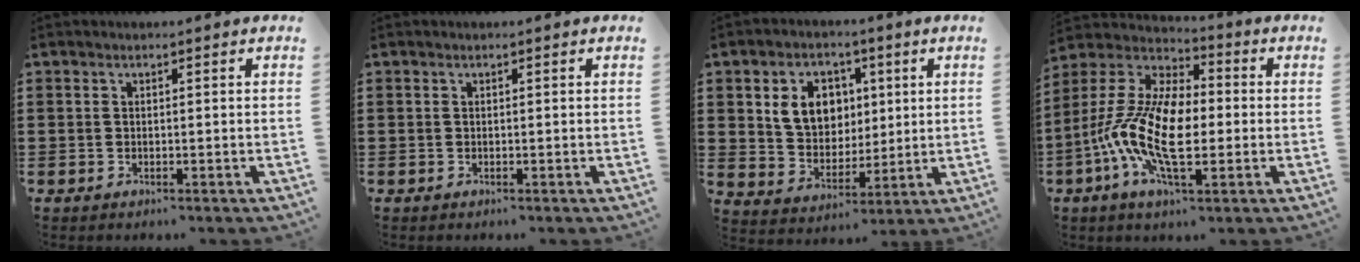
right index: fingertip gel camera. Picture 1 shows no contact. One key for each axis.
{"total": 0.0}
{"total": 8.1, "fx": 2.4, "fy": 6.7, "fz": 3.8, "tx": -0.088, "ty": 0.017, "tz": 0.041}
{"total": 13.9, "fx": -2.9, "fy": 6.8, "fz": 11.9, "tx": -0.279, "ty": -0.008, "tz": -0.059}